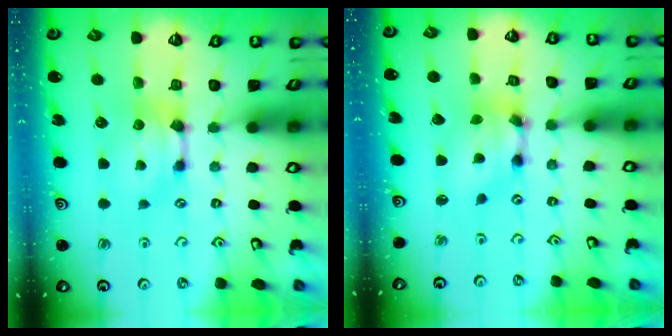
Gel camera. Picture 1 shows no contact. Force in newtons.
{"total": 6.5, "press": 6.1, "slide": 2.2}